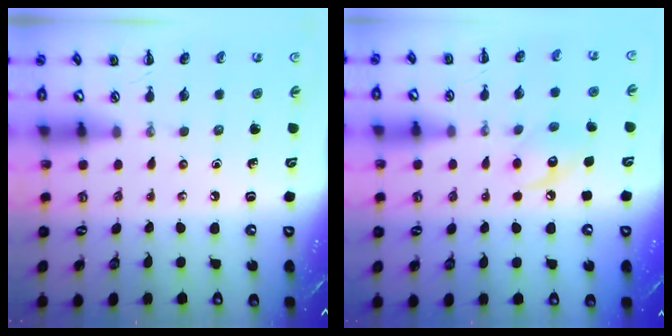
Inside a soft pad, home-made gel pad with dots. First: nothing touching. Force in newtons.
{"total": 8.8, "press": 8.8, "slide": 0.4}